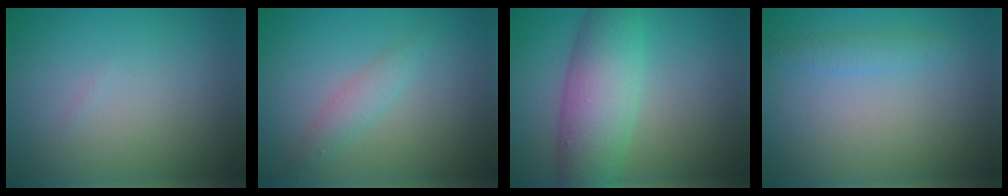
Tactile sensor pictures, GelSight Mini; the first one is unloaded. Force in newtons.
{"total": 1.6, "press": 1.6, "slide": 0.1}
{"total": 6.8, "press": 6.8, "slide": 0.2}
{"total": 1.3, "press": 1.3, "slide": 0.0}